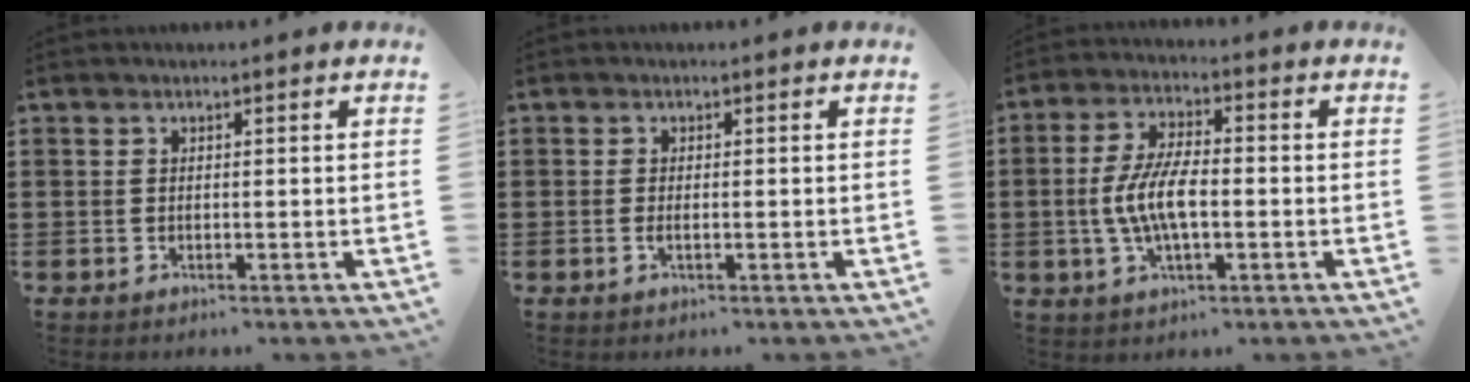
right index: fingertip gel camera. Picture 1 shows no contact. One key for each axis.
{"total": 1.0, "fx": -0.3, "fy": 0.2, "fz": 0.9, "tx": -0.017, "ty": -0.004, "tz": -0.004}
{"total": 7.7, "fx": -1.1, "fy": 2.9, "fz": 7.0, "tx": -0.157, "ty": -0.004, "tz": -0.029}